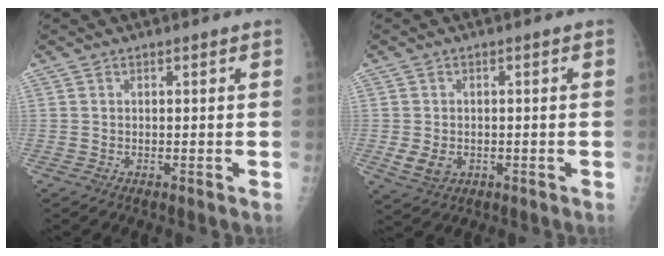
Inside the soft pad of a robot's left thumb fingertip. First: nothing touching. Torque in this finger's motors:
{"motor_torque": [0.45, 0.47, 0.33, 0.14, 0.00]}